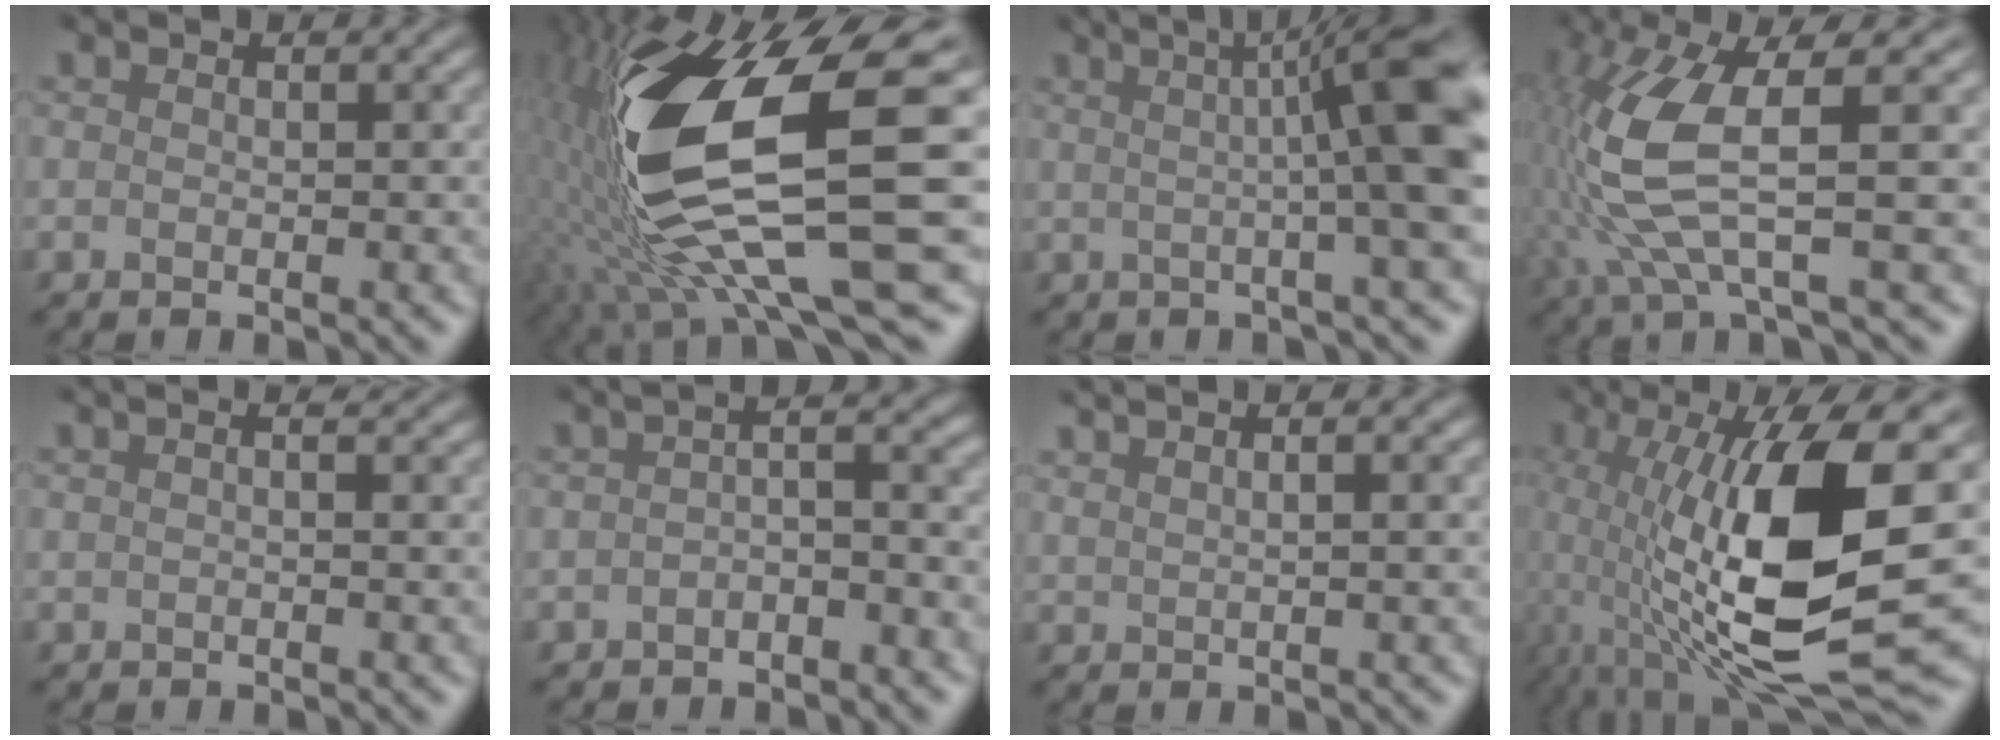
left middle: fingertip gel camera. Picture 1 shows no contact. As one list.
[{"total": 15.0, "force": [2.4, 5.8, 13.6], "torque": [-0.280, -0.026, 0.055]}, {"total": 7.7, "force": [1.9, 0.7, 7.5], "torque": [-0.084, 0.006, 0.024]}, {"total": 8.2, "force": [1.1, 2.4, 7.7], "torque": [-0.193, -0.009, 0.016]}, {"total": 0.8, "force": [0.8, -0.1, -0.2], "torque": [0.015, -0.007, 0.007]}, {"total": 1.3, "force": [-0.6, 0.4, 1.2], "torque": [-0.017, 0.005, -0.016]}, {"total": 3.8, "force": [2.9, 1.7, 1.9], "torque": [0.023, 0.018, 0.004]}, {"total": 14.3, "force": [2.2, 4.7, 13.4], "torque": [-0.267, -0.013, 0.047]}]